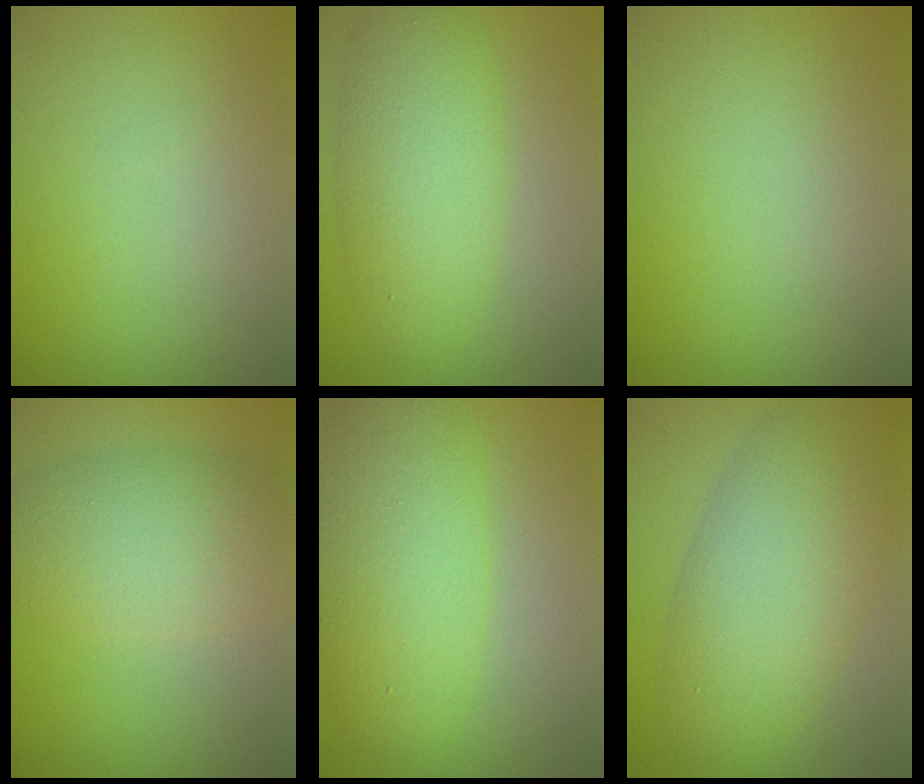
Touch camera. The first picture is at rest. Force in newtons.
{"total": 5.5, "press": 5.5, "slide": 0.3}
{"total": 0.0}
{"total": 6.5, "press": 6.5, "slide": 0.3}
{"total": 6.9, "press": 6.9, "slide": 0.2}
{"total": 8.3, "press": 8.2, "slide": 0.7}